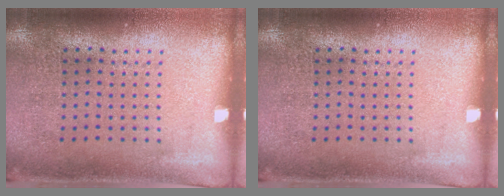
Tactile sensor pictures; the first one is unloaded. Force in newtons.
{"total": 0.0}